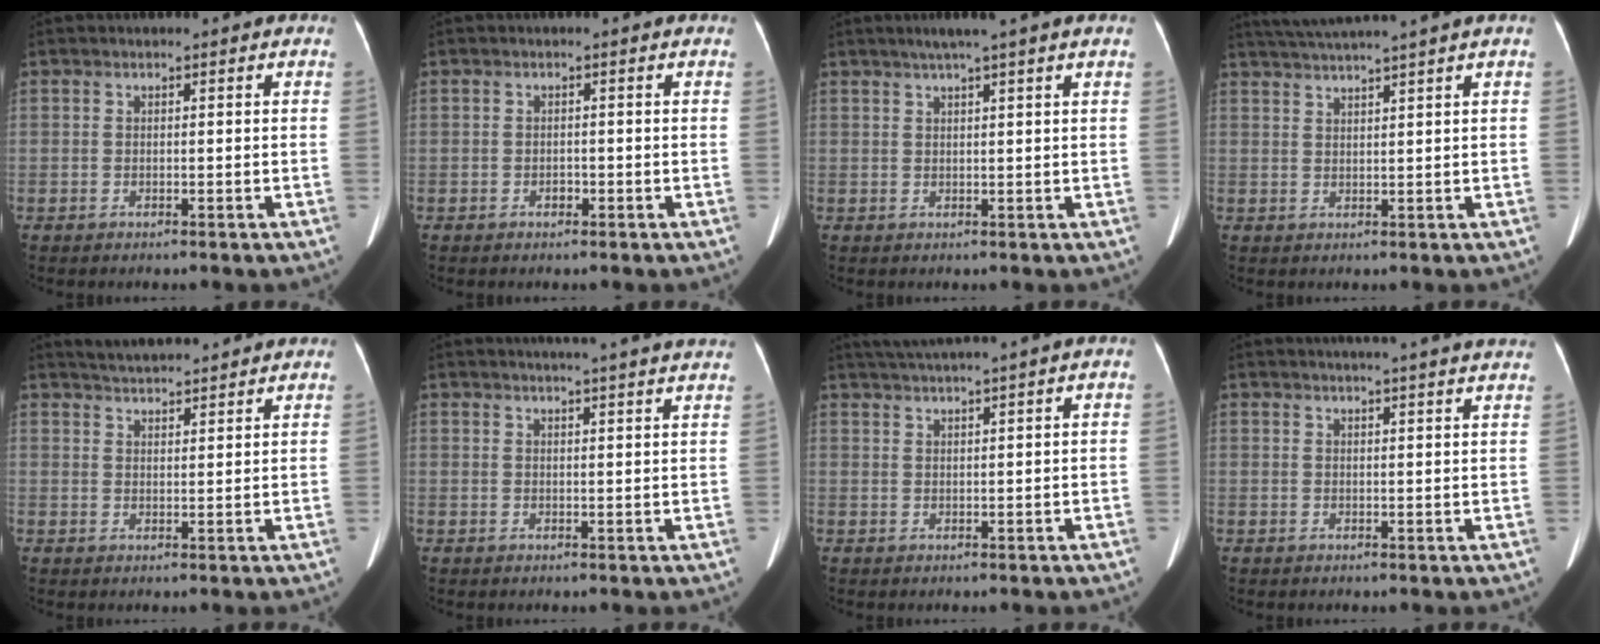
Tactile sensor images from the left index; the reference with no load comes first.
{"total": 0.8, "force": [-0.4, 0.5, 0.4], "torque": [-0.006, 0.003, -0.007]}
{"total": 4.4, "force": [3.2, -1.1, 2.9], "torque": [-0.044, 0.016, 0.054]}
{"total": 7.3, "force": [6.1, -2.0, 3.4], "torque": [-0.054, 0.019, 0.097]}
{"total": 8.2, "force": [7.8, 0.9, 2.4], "torque": [-0.043, 0.029, 0.113]}
{"total": 15.1, "force": [13.7, -0.1, 6.4], "torque": [-0.095, 0.001, 0.159]}
{"total": 6.1, "force": [5.1, -1.8, 2.8], "torque": [-0.044, 0.020, 0.084]}
{"total": 15.0, "force": [13.6, 0.0, 6.3], "torque": [-0.094, 0.005, 0.158]}